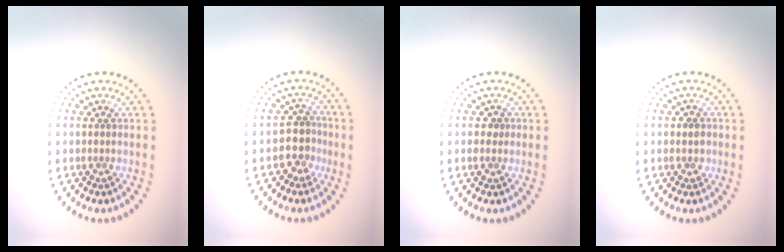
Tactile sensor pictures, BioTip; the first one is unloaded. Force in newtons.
{"total": 2.6, "press": 2.2, "slide": 1.5}
{"total": 1.2, "press": 1.1, "slide": 0.1}
{"total": 0.9, "press": 0.9, "slide": 0.3}